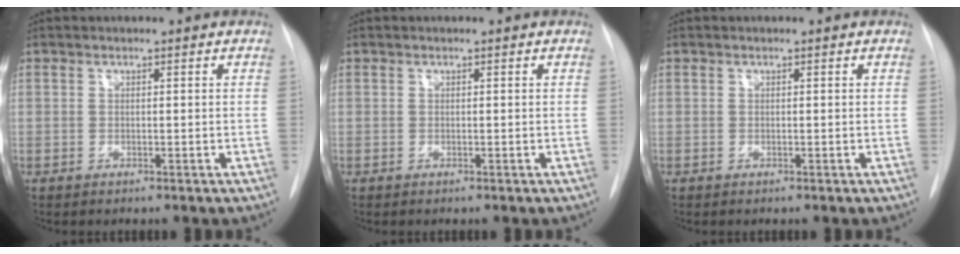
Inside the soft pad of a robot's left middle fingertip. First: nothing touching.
{"total": 0.0}
{"total": 0.0}